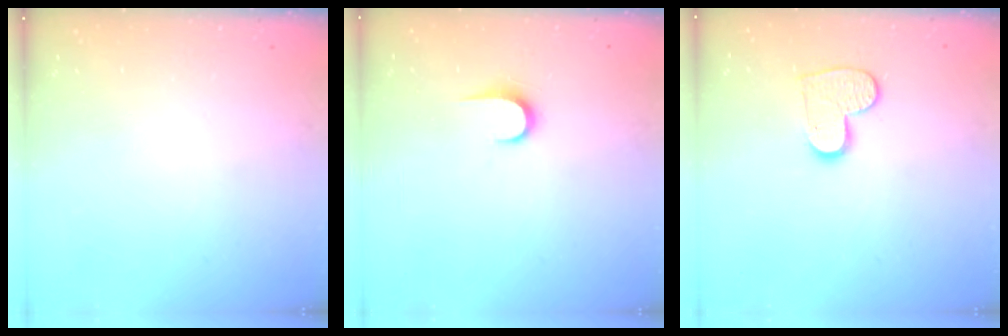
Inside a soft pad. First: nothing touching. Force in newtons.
{"total": 6.1, "press": 6.1, "slide": 0.6}
{"total": 10.0, "press": 10.0, "slide": 0.9}